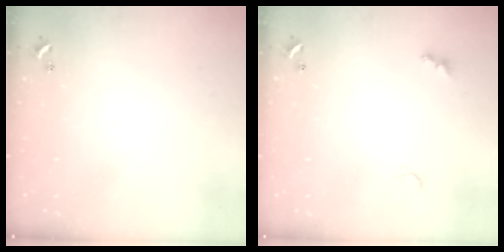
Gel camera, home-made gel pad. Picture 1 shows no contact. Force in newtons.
{"total": 3.9, "press": 3.8, "slide": 0.8}